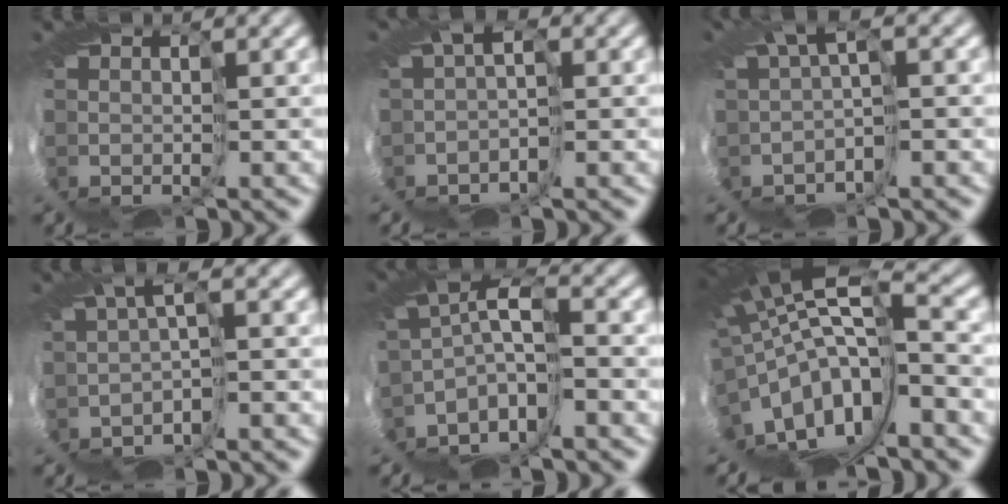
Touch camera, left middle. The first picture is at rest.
{"total": 1.8, "force": [-1.5, 0.8, 0.8], "torque": [-0.019, -0.004, -0.032]}
{"total": 1.6, "force": [-1.3, -0.1, 1.0], "torque": [-0.026, -0.003, -0.029]}
{"total": 1.5, "force": [-1.2, -0.4, 0.8], "torque": [-0.020, -0.003, -0.026]}
{"total": 5.3, "force": [-3.3, 1.8, 3.7], "torque": [-0.074, 0.012, -0.065]}
{"total": 11.4, "force": [-3.3, 4.2, 10.1], "torque": [-0.201, 0.000, -0.035]}